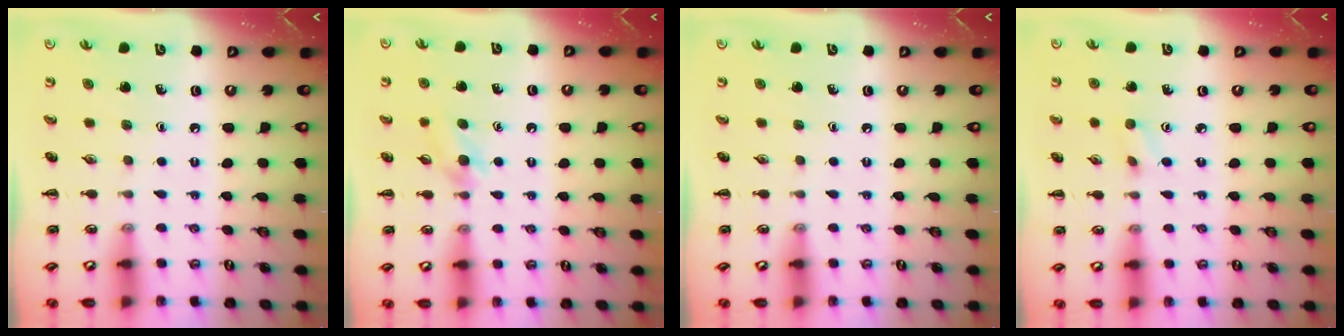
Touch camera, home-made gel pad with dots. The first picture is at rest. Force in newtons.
{"total": 4.6, "press": 4.3, "slide": 1.6}
{"total": 0.0}
{"total": 2.8, "press": 2.7, "slide": 0.9}